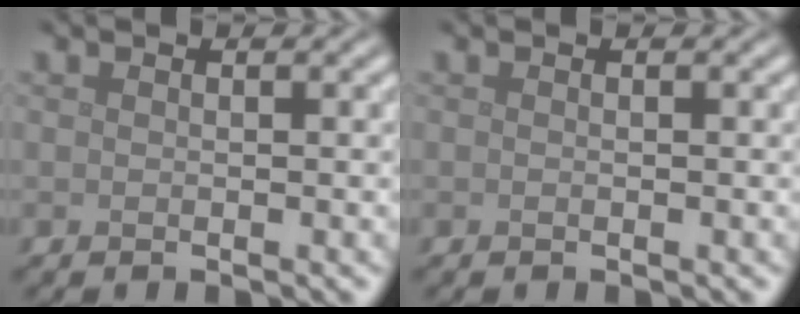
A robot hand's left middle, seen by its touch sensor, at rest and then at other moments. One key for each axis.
{"total": 0.0}